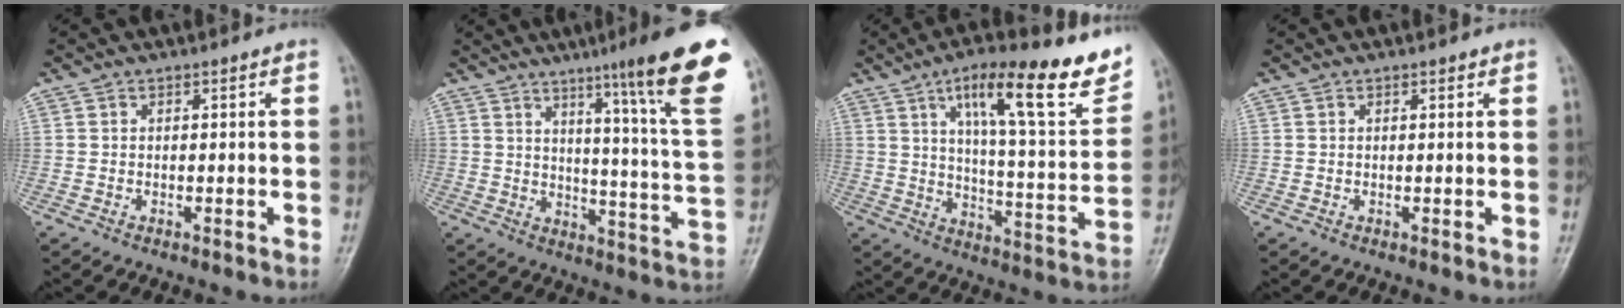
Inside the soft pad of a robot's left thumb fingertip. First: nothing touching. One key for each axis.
{"total": 21.0, "fx": 12.6, "fy": 0.9, "fz": 16.8, "tx": -0.205, "ty": -0.066, "tz": 0.165}
{"total": 21.2, "fx": 12.4, "fy": 4.6, "fz": 16.5, "tx": -0.208, "ty": -0.047, "tz": 0.191}
{"total": 0.7, "fx": 0.5, "fy": 0.3, "fz": 0.4, "tx": -0.004, "ty": -0.002, "tz": 0.005}